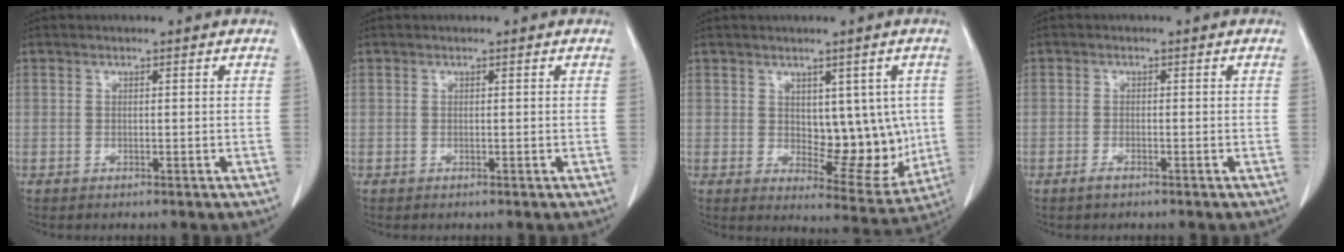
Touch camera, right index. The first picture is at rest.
{"total": 0.0}
{"total": 9.5, "force": [0.8, 5.2, 7.9], "torque": [-0.079, -0.002, 0.033]}
{"total": 1.2, "force": [-0.9, 0.3, 0.8], "torque": [-0.018, -0.001, -0.015]}